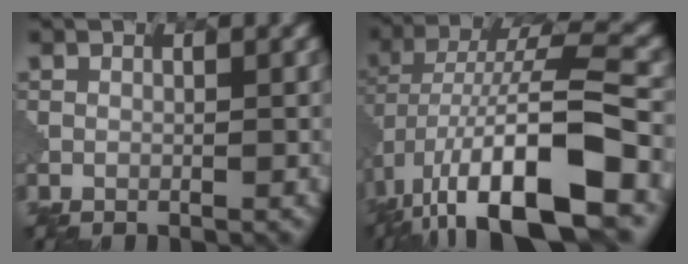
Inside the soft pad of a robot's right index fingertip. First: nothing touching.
{"total": 12.3, "force": [-5.3, 3.7, 10.4], "torque": [-0.197, 0.007, -0.084]}